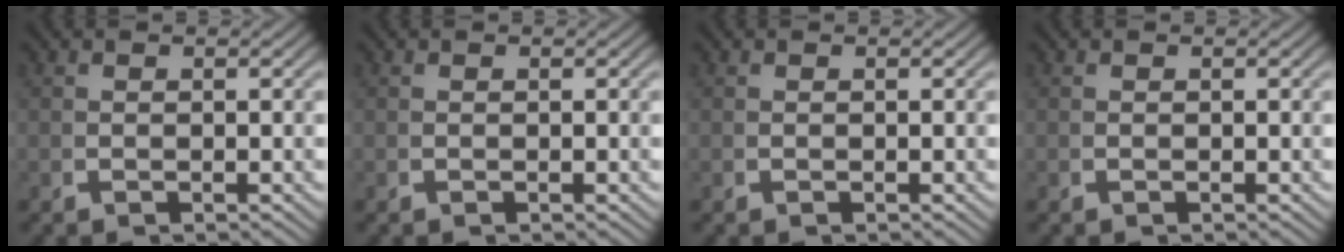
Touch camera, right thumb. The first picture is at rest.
{"total": 0.0}
{"total": 0.0}
{"total": 0.0}